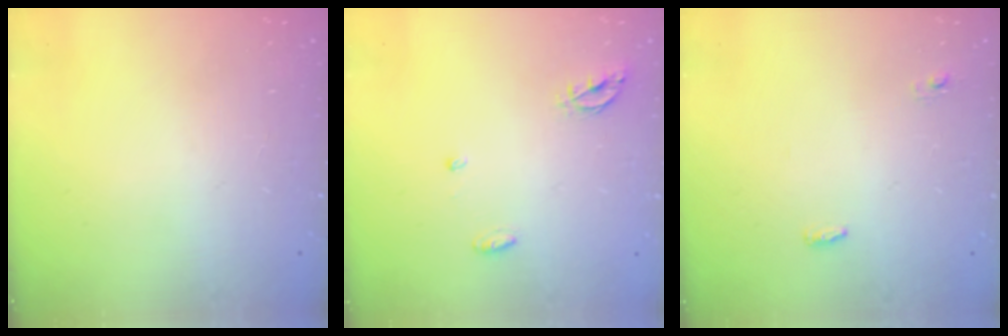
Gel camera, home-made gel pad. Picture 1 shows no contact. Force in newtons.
{"total": 5.1, "press": 5.1, "slide": 0.6}
{"total": 3.5, "press": 3.4, "slide": 0.9}